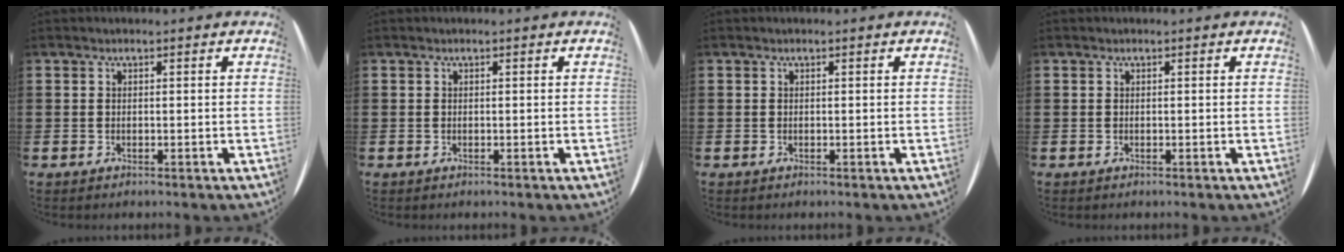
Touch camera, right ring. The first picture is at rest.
{"total": 0.0}
{"total": 0.0}
{"total": 0.0}